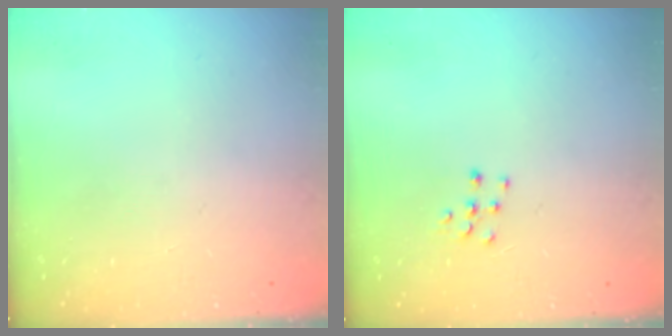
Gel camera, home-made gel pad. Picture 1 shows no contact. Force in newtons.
{"total": 5.3, "press": 5.3, "slide": 0.5}